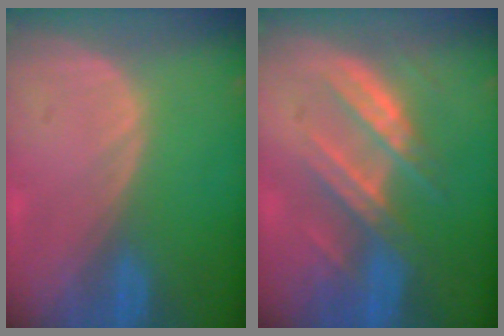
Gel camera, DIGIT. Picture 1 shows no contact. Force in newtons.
{"total": 7.5, "press": 7.2, "slide": 2.0}